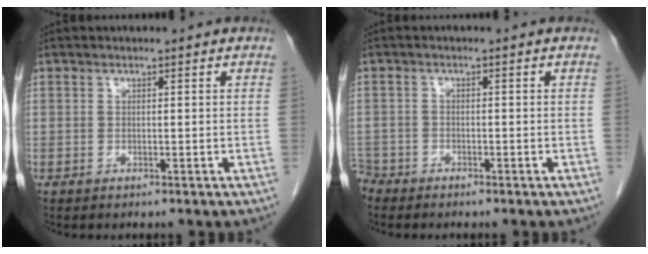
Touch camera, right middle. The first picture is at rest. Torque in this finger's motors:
{"motor_torque": [1.04, -1.09, 0.41, 0.01]}